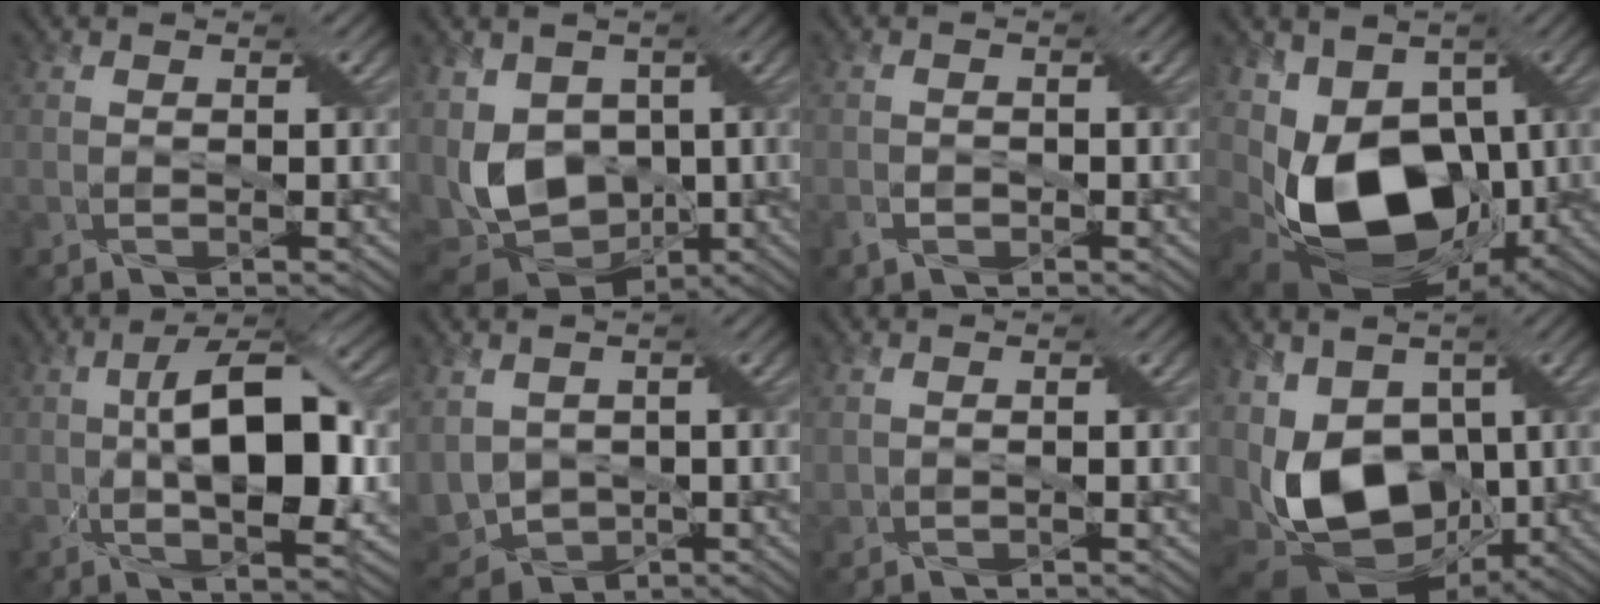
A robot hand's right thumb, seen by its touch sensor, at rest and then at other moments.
{"total": 11.0, "force": [-1.3, 7.4, 8.1], "torque": [-0.188, -0.005, -0.034]}
{"total": 1.1, "force": [-0.8, 0.8, 0.3], "torque": [-0.009, -0.003, -0.015]}
{"total": 15.7, "force": [-1.7, 10.7, 11.4], "torque": [-0.229, -0.034, -0.024]}
{"total": 12.4, "force": [0.3, 4.9, 11.3], "torque": [-0.181, 0.009, 0.003]}
{"total": 7.0, "force": [-0.3, 5.2, 4.6], "torque": [-0.131, -0.009, -0.013]}
{"total": 0.9, "force": [0.0, 0.7, 0.6], "torque": [-0.017, 0.002, 0.003]}
{"total": 14.2, "force": [-2.3, 8.9, 10.8], "torque": [-0.216, -0.006, -0.046]}